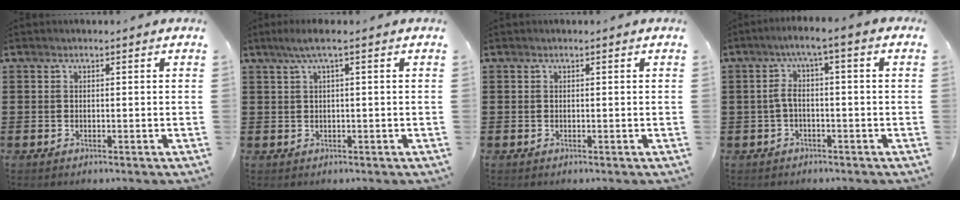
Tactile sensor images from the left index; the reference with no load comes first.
{"total": 2.2, "force": [0.5, -0.1, 2.1], "torque": [-0.039, -0.001, 0.006]}
{"total": 0.0}
{"total": 3.9, "force": [-1.3, 0.2, 3.7], "torque": [-0.081, -0.002, -0.031]}